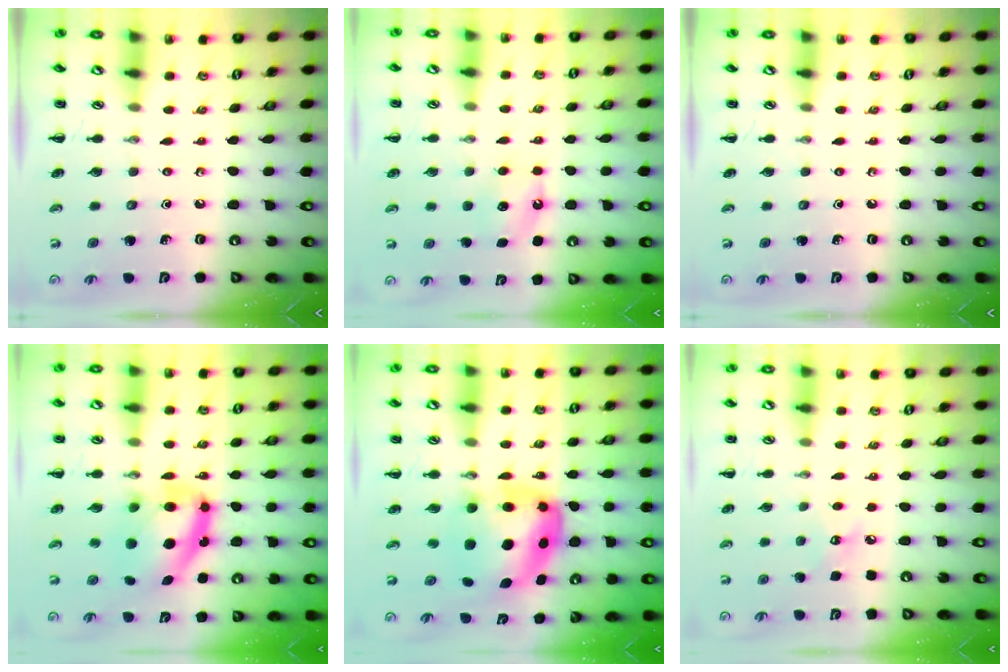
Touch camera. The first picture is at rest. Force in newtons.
{"total": 6.0, "press": 5.8, "slide": 1.6}
{"total": 0.0}
{"total": 11.9, "press": 11.5, "slide": 3.0}
{"total": 8.2, "press": 8.0, "slide": 2.1}
{"total": 5.3, "press": 5.1, "slide": 1.3}